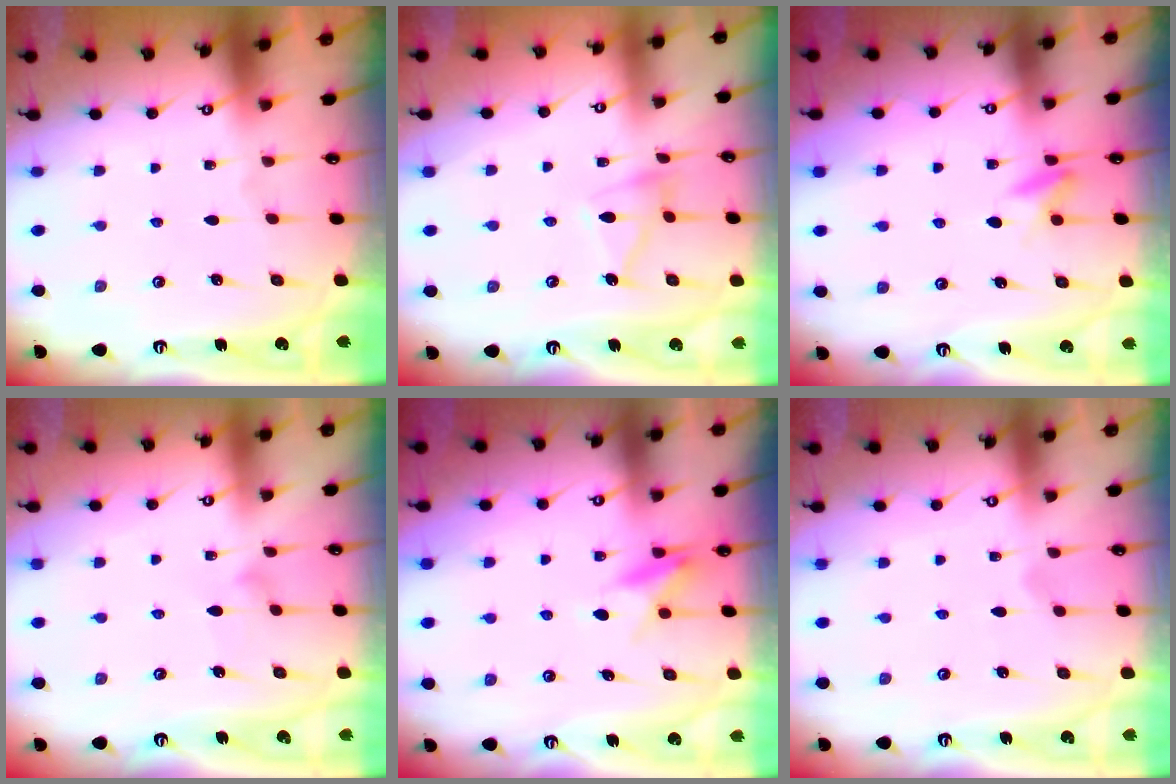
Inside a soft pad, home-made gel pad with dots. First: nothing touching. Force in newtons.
{"total": 9.3, "press": 9.3, "slide": 0.8}
{"total": 5.0, "press": 4.8, "slide": 1.6}
{"total": 5.9, "press": 5.9, "slide": 0.3}
{"total": 8.8, "press": 8.7, "slide": 1.1}
{"total": 6.0, "press": 6.0, "slide": 0.3}